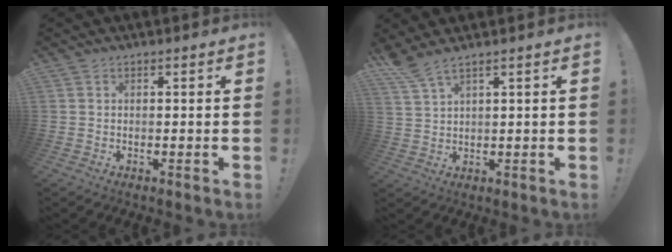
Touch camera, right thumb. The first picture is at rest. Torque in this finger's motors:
{"motor_torque": [0.62, 1.24, 0.89, 0.52, 0.07]}